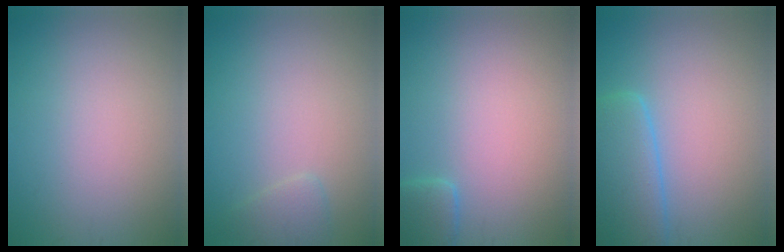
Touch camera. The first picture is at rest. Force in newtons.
{"total": 1.3, "press": 1.3, "slide": 0.1}
{"total": 2.0, "press": 2.0, "slide": 0.3}
{"total": 5.4, "press": 5.4, "slide": 0.3}